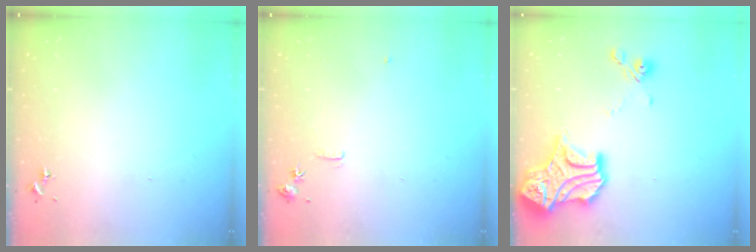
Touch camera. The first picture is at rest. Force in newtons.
{"total": 6.2, "press": 6.2, "slide": 0.8}
{"total": 17.9, "press": 17.9, "slide": 0.7}